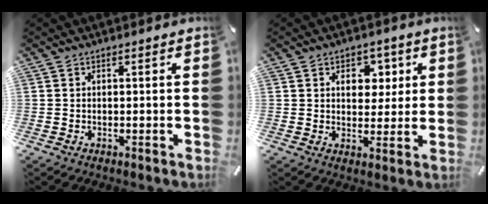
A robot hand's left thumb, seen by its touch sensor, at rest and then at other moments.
{"total": 6.3, "force": [2.3, 4.9, 3.3], "torque": [-0.025, -0.009, 0.029]}